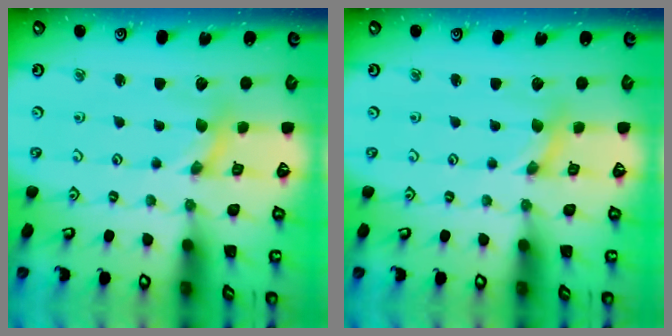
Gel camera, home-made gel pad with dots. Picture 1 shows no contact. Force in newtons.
{"total": 0.6, "press": 0.5, "slide": 0.1}